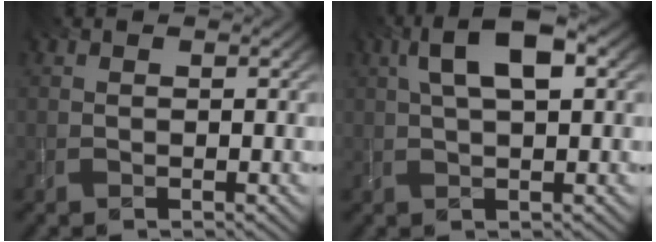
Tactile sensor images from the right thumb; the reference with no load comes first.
{"total": 7.3, "force": [2.2, 2.6, 6.5], "torque": [-0.122, 0.016, 0.037]}